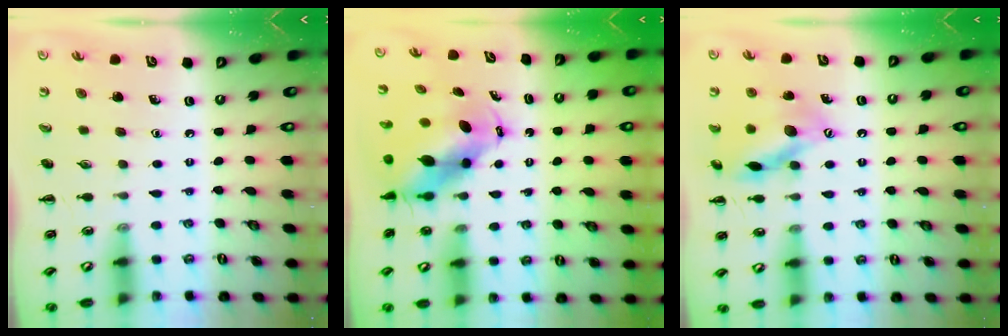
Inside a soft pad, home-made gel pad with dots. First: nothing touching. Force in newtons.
{"total": 7.1, "press": 6.9, "slide": 1.8}
{"total": 14.6, "press": 14.6, "slide": 1.2}